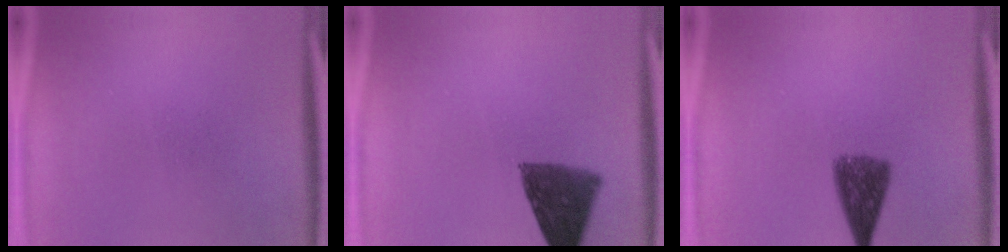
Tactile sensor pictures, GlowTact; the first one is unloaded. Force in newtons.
{"total": 9.8}
{"total": 6.3}